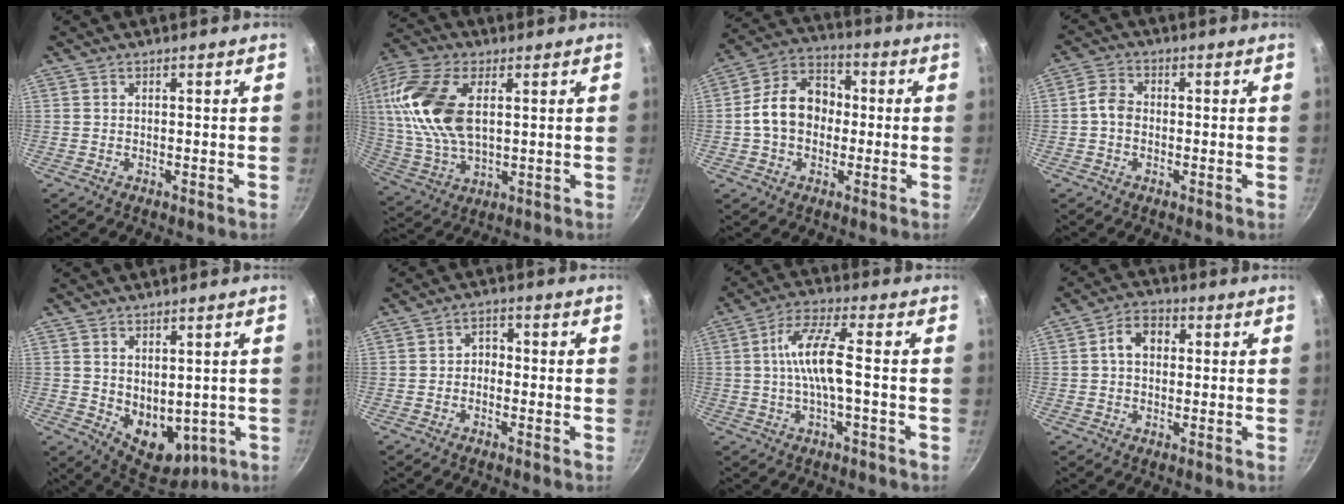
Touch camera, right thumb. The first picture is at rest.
{"total": 18.3, "force": [3.9, 10.1, 14.7], "torque": [-0.291, -0.003, 0.074]}
{"total": 12.3, "force": [-0.6, 9.4, 7.9], "torque": [-0.100, 0.034, -0.027]}
{"total": 3.8, "force": [-0.6, 3.0, 2.3], "torque": [-0.036, 0.016, -0.022]}
{"total": 9.6, "force": [0.7, 6.6, 6.9], "torque": [-0.073, -0.029, 0.036]}
{"total": 2.5, "force": [-0.9, 1.9, 1.3], "torque": [-0.007, 0.015, -0.021]}
{"total": 8.6, "force": [-0.6, 1.7, 8.4], "torque": [-0.169, 0.023, -0.017]}
{"total": 5.8, "force": [0.9, 4.3, 3.8], "torque": [-0.040, 0.014, 0.005]}